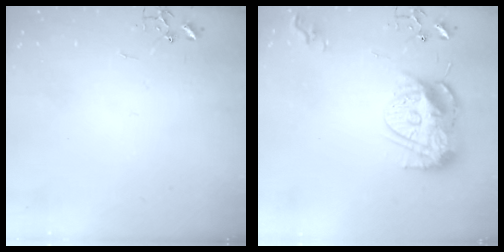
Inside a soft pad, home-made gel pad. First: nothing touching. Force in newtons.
{"total": 14.8, "press": 14.7, "slide": 1.4}